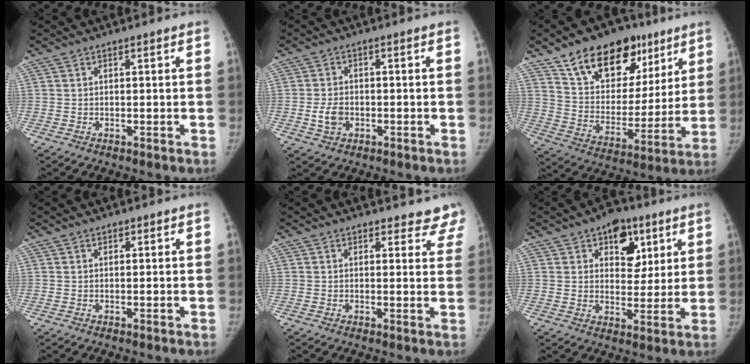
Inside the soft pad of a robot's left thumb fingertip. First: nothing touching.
{"total": 4.2, "force": [-1.0, 3.1, 2.6], "torque": [-0.043, 0.005, -0.018]}
{"total": 22.4, "force": [13.3, 13.5, 12.0], "torque": [-0.137, -0.033, 0.222]}
{"total": 0.6, "force": [0.4, 0.5, 0.1], "torque": [0.007, -0.001, 0.003]}
{"total": 6.2, "force": [5.6, 2.8, -0.2], "torque": [0.059, -0.023, 0.031]}
{"total": 10.5, "force": [5.0, 7.2, 5.8], "torque": [-0.032, -0.018, 0.070]}